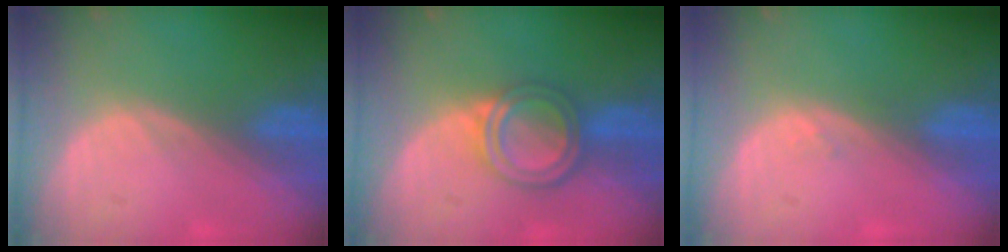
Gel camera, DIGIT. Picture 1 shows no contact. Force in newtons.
{"total": 6.1, "press": 5.3, "slide": 3.0}
{"total": 0.7, "press": 0.6, "slide": 0.3}